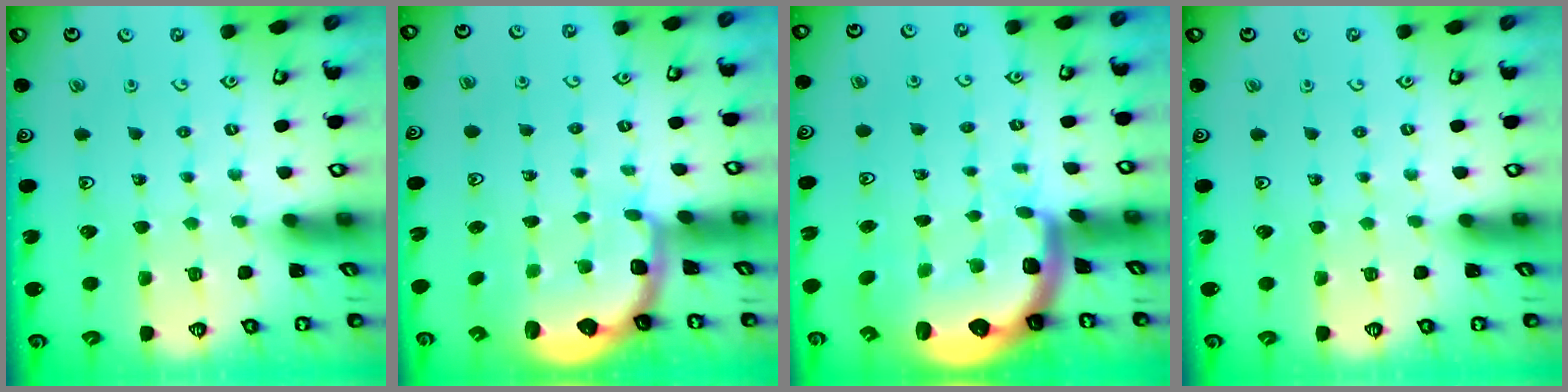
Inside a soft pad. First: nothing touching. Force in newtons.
{"total": 2.6, "press": 2.1, "slide": 1.7}
{"total": 2.8, "press": 2.5, "slide": 1.4}
{"total": 0.0}